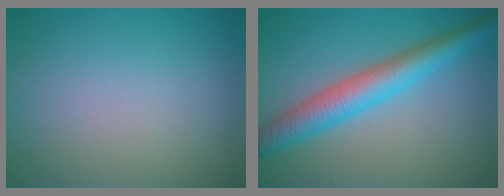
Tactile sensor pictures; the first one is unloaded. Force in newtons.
{"total": 5.5, "press": 5.5, "slide": 0.1}